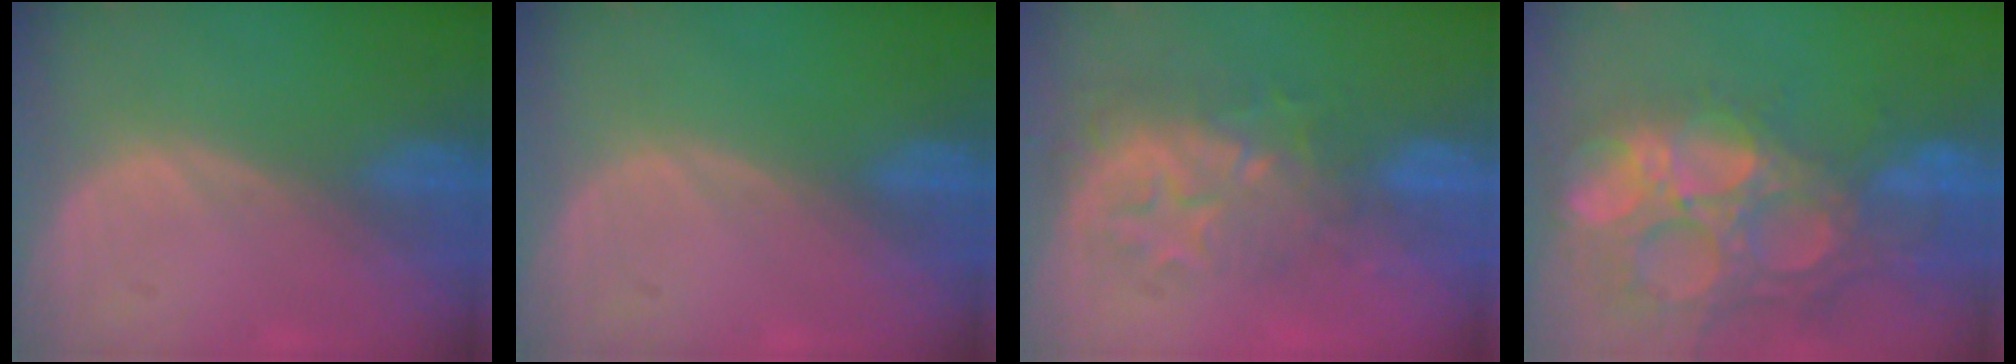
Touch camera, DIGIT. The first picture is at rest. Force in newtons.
{"total": 0.0}
{"total": 9.2, "press": 8.1, "slide": 4.5}
{"total": 14.8, "press": 12.3, "slide": 8.3}